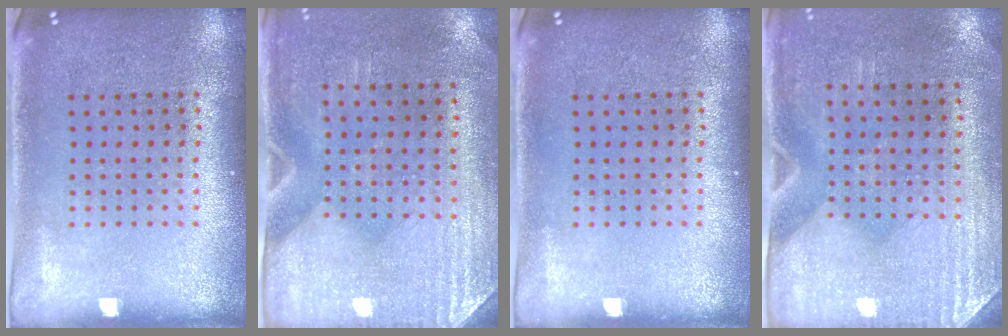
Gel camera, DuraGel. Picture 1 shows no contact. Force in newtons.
{"total": 2.9, "press": 2.5, "slide": 1.4}
{"total": 0.0}
{"total": 2.9, "press": 2.5, "slide": 1.4}